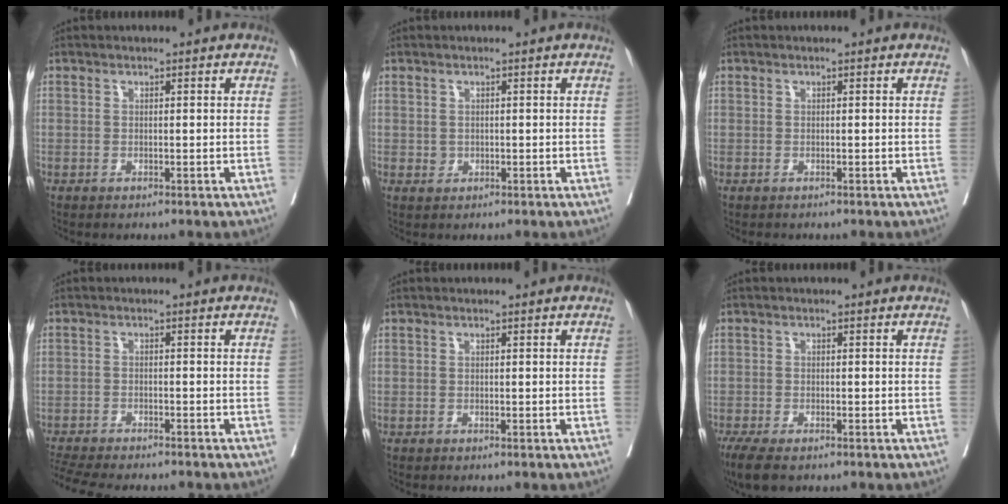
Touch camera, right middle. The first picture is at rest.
{"total": 1.0, "force": [-0.1, 1.0, 0.3], "torque": [-0.005, 0.002, 0.002]}
{"total": 0.7, "force": [-0.6, 0.4, 0.1], "torque": [-0.006, 0.001, -0.011]}
{"total": 12.2, "force": [-11.0, 2.0, 5.0], "torque": [-0.090, -0.015, -0.158]}
{"total": 0.0}
{"total": 5.4, "force": [-4.0, 1.7, 3.2], "torque": [-0.058, -0.015, -0.064]}